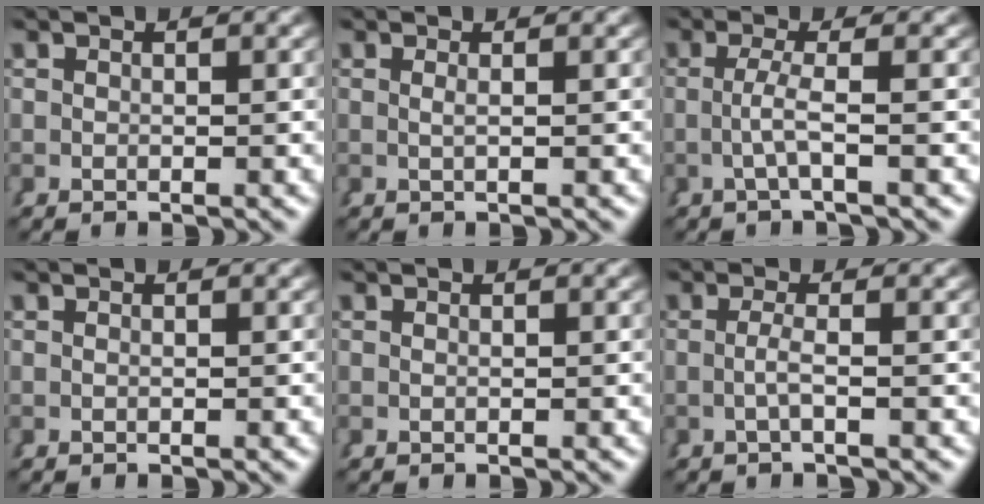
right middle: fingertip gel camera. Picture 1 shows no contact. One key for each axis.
{"total": 0.8, "fx": 0.1, "fy": -0.6, "fz": 0.5, "tx": -0.012, "ty": -0.006, "tz": 0.004}
{"total": 2.0, "fx": -0.4, "fy": -0.8, "fz": 1.8, "tx": -0.038, "ty": -0.004, "tz": -0.003}
{"total": 0.0}
{"total": 0.0}
{"total": 1.5, "fx": -0.5, "fy": -0.9, "fz": 1.2, "tx": -0.027, "ty": -0.005, "tz": -0.004}